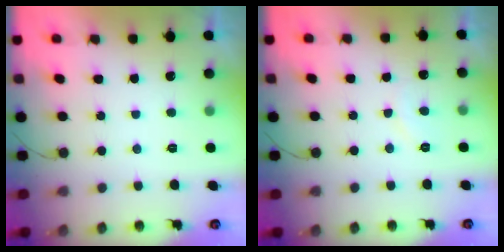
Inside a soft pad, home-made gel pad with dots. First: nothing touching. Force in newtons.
{"total": 5.8, "press": 5.8, "slide": 0.5}